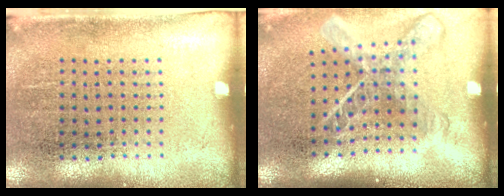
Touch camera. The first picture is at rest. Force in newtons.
{"total": 1.8, "press": 1.4, "slide": 1.2}